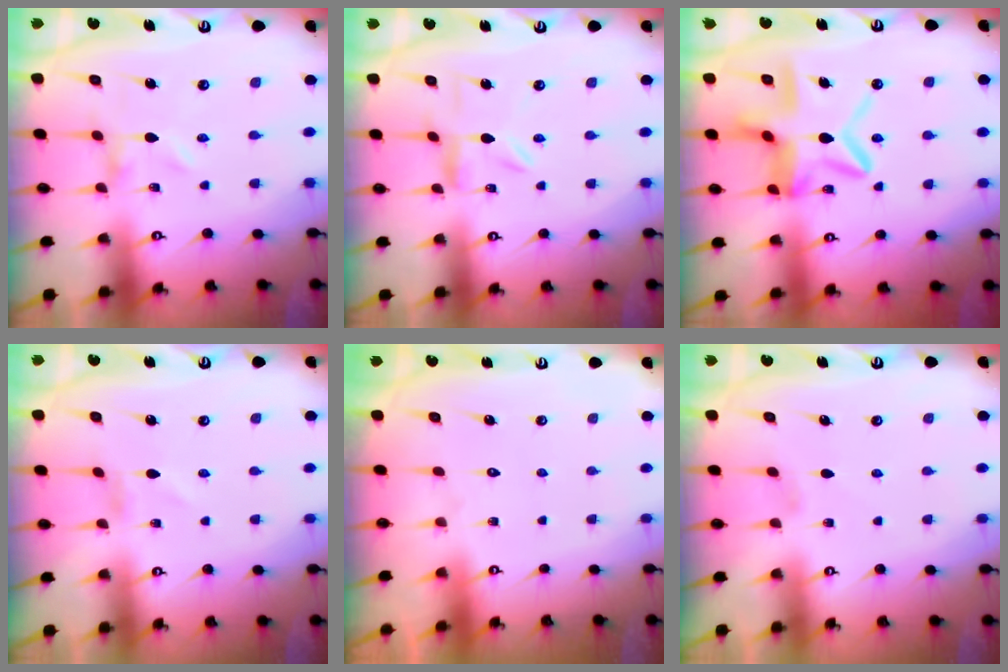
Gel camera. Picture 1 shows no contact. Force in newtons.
{"total": 2.1, "press": 2.1, "slide": 0.2}
{"total": 13.1, "press": 13.0, "slide": 1.4}
{"total": 0.5, "press": 0.5, "slide": 0.2}
{"total": 1.6, "press": 1.6, "slide": 0.1}
{"total": 1.0, "press": 0.9, "slide": 0.4}